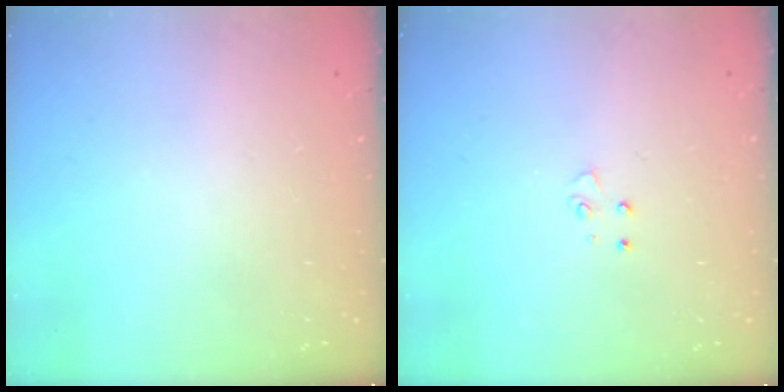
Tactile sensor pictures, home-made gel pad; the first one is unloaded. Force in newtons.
{"total": 4.1, "press": 4.1, "slide": 0.5}